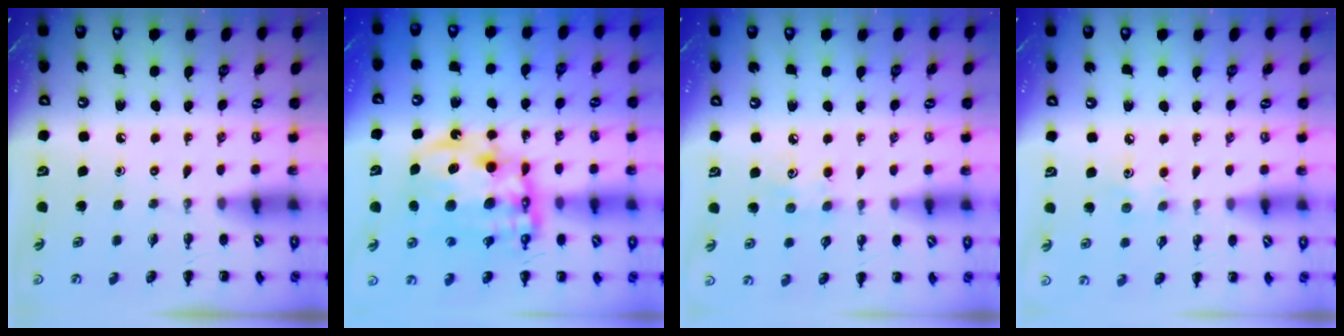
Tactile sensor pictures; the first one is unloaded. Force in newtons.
{"total": 16.6, "press": 16.1, "slide": 3.9}
{"total": 4.5, "press": 4.4, "slide": 1.1}
{"total": 4.6, "press": 4.5, "slide": 1.0}